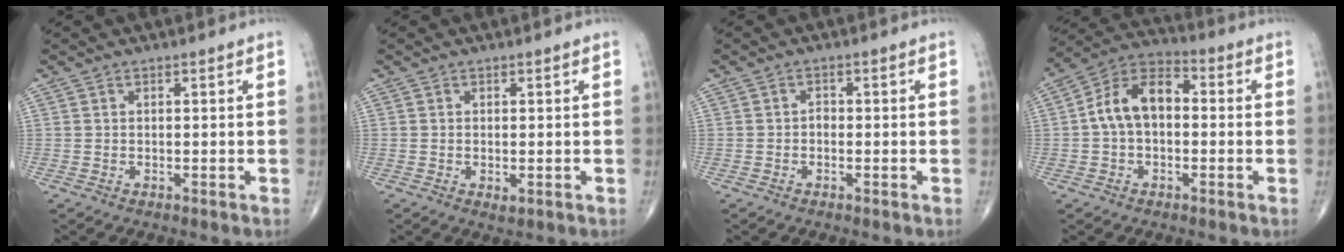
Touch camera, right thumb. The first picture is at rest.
{"total": 1.3, "force": [-0.3, 0.7, 1.1], "torque": [-0.021, -0.005, -0.002]}
{"total": 1.2, "force": [-0.4, 0.8, 0.7], "torque": [-0.005, 0.004, -0.010]}
{"total": 10.9, "force": [0.2, 6.9, 8.4], "torque": [-0.142, 0.037, -0.011]}